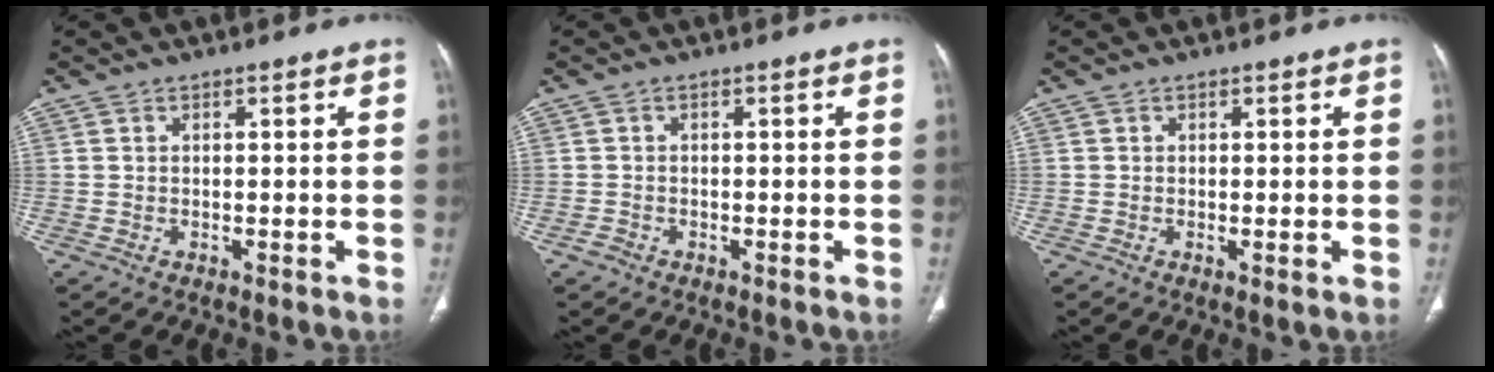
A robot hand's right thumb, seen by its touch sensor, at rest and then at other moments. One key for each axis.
{"total": 1.1, "fx": -0.8, "fy": 0.8, "fz": 0.1, "tx": -0.003, "ty": 0.002, "tz": -0.017}
{"total": 0.8, "fx": -0.1, "fy": 0.1, "fz": 0.8, "tx": -0.018, "ty": -0.005, "tz": -0.002}